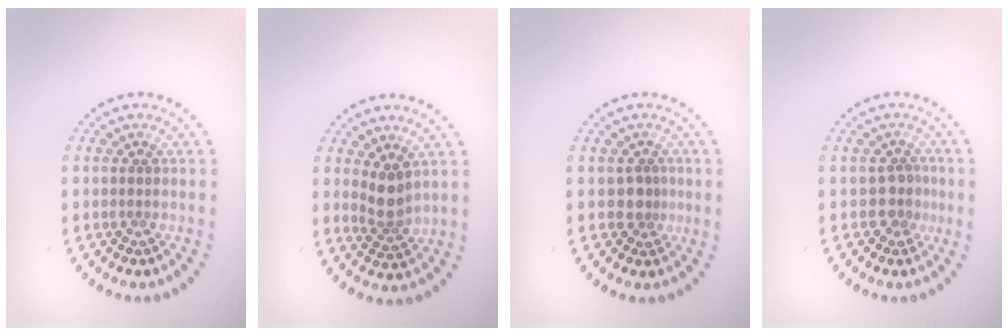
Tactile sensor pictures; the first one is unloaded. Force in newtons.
{"total": 2.5, "press": 1.9, "slide": 1.6}
{"total": 1.2, "press": 0.9, "slide": 0.8}
{"total": 1.8, "press": 1.4, "slide": 1.2}